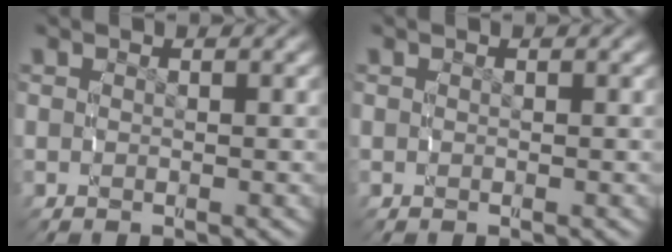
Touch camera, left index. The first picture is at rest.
{"total": 0.0}